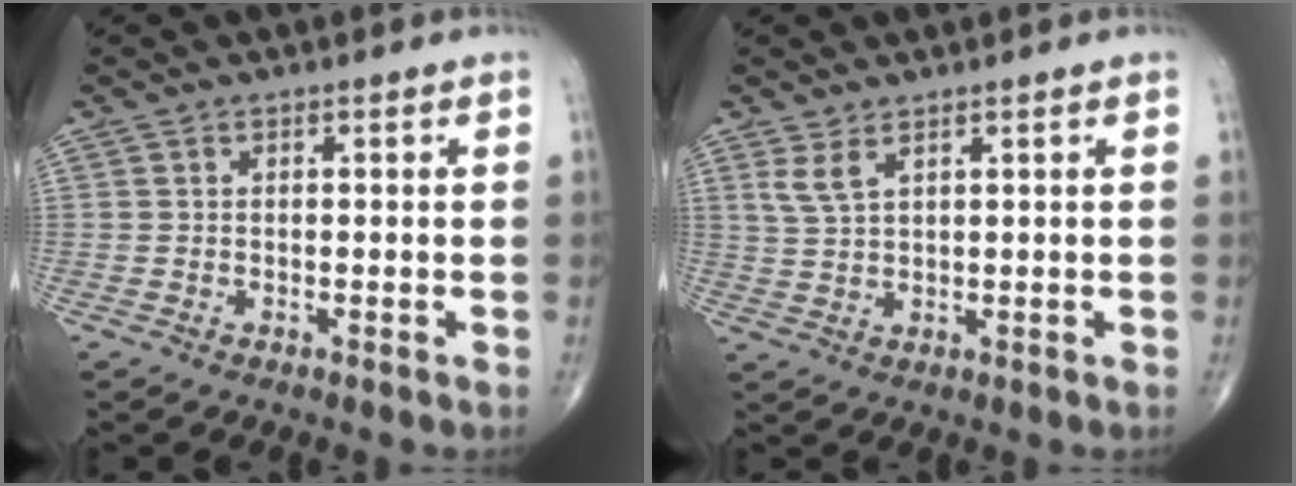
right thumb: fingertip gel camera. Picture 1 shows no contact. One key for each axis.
{"total": 3.3, "fx": 2.0, "fy": 1.1, "fz": 2.3, "tx": -0.054, "ty": -0.005, "tz": 0.049}